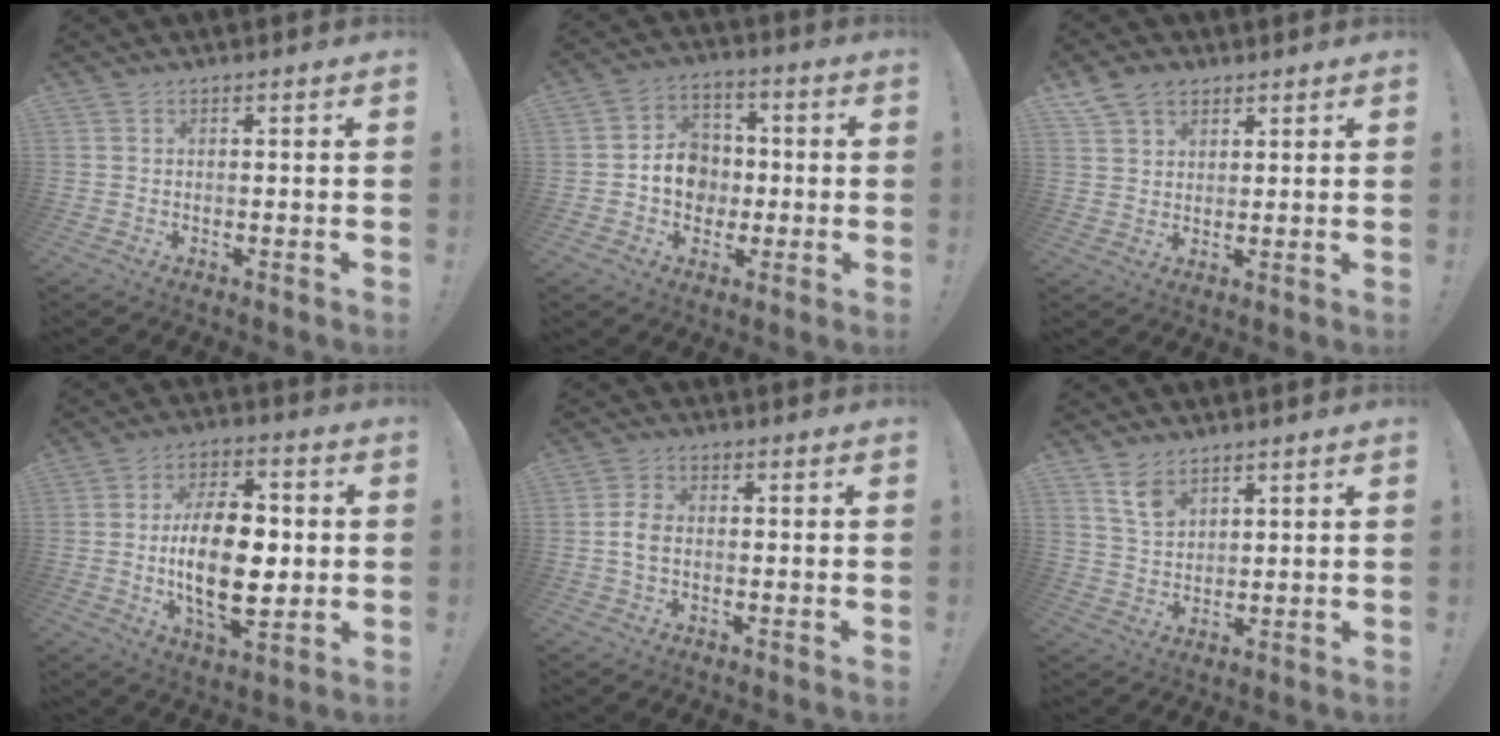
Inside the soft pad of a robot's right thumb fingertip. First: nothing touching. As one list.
[{"total": 10.3, "force": [-1.5, 9.2, 4.4], "torque": [-0.065, 0.019, -0.022]}, {"total": 7.0, "force": [4.5, 4.9, 2.3], "torque": [-0.039, -0.018, 0.088]}, {"total": 19.5, "force": [-1.0, 10.4, 16.5], "torque": [-0.293, -0.007, -0.025]}, {"total": 4.2, "force": [-0.7, 2.7, 3.2], "torque": [-0.066, 0.010, -0.014]}, {"total": 7.4, "force": [4.8, 4.6, 3.2], "torque": [-0.048, -0.027, 0.090]}]